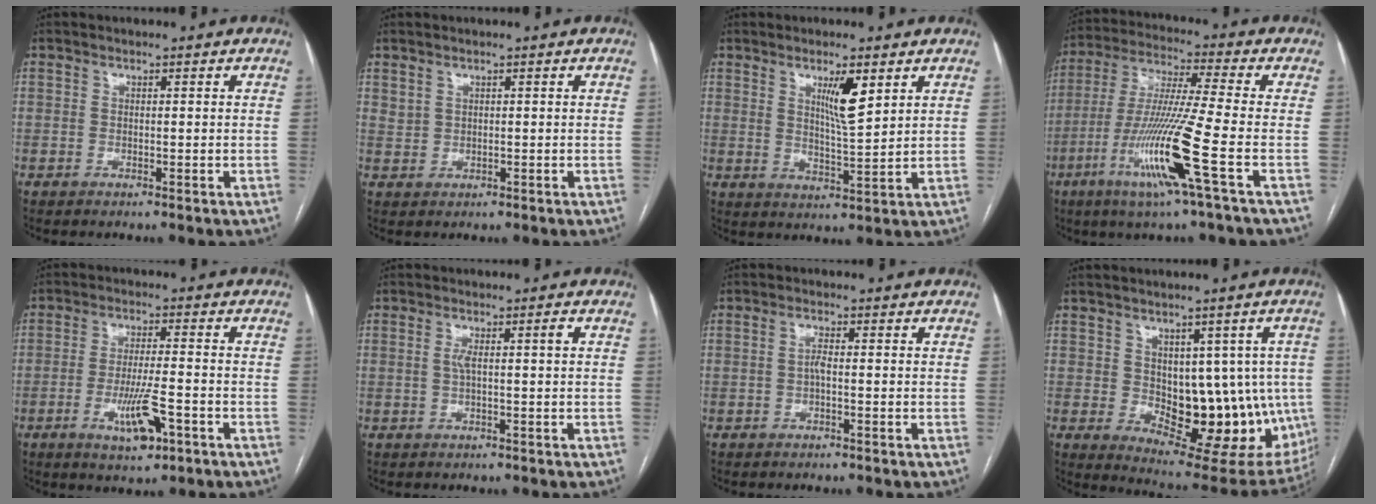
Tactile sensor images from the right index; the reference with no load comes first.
{"total": 1.3, "force": [1.1, 0.8, 0.3], "torque": [-0.004, 0.002, 0.024]}
{"total": 6.0, "force": [2.9, 0.6, 5.2], "torque": [-0.090, -0.009, 0.051]}
{"total": 14.7, "force": [-5.6, -1.6, 13.5], "torque": [-0.276, -0.024, -0.111]}
{"total": 7.4, "force": [-3.2, 1.4, 6.5], "torque": [-0.119, -0.010, -0.051]}
{"total": 2.4, "force": [0.3, 0.0, 2.4], "torque": [-0.046, 0.008, 0.007]}
{"total": 1.5, "force": [-0.2, 0.3, 1.5], "torque": [-0.031, 0.002, -0.004]}
{"total": 16.1, "force": [-0.9, 8.6, 13.6], "torque": [-0.151, 0.004, 0.013]}